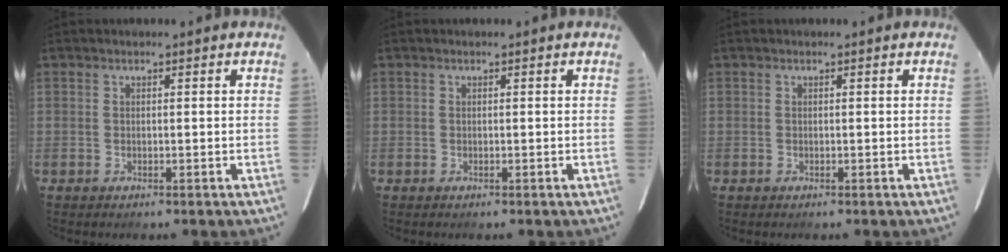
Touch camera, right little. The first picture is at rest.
{"total": 0.0}
{"total": 0.0}